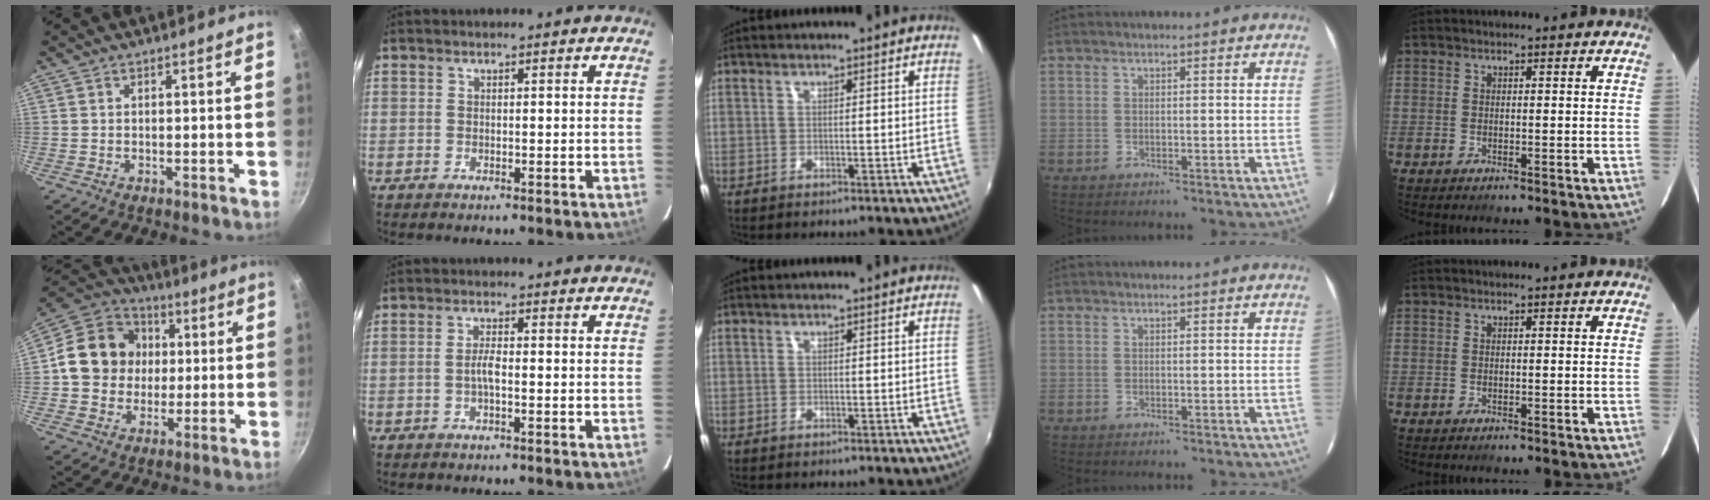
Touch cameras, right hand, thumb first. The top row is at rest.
{"thumb": {"total": 15.3, "force": [1.2, 13.5, 7.0], "torque": [-0.092, 0.021, 0.009]}, "index": {"total": 2.2, "force": [-0.7, 0.3, 2.0], "torque": [-0.042, 0.004, -0.015]}}